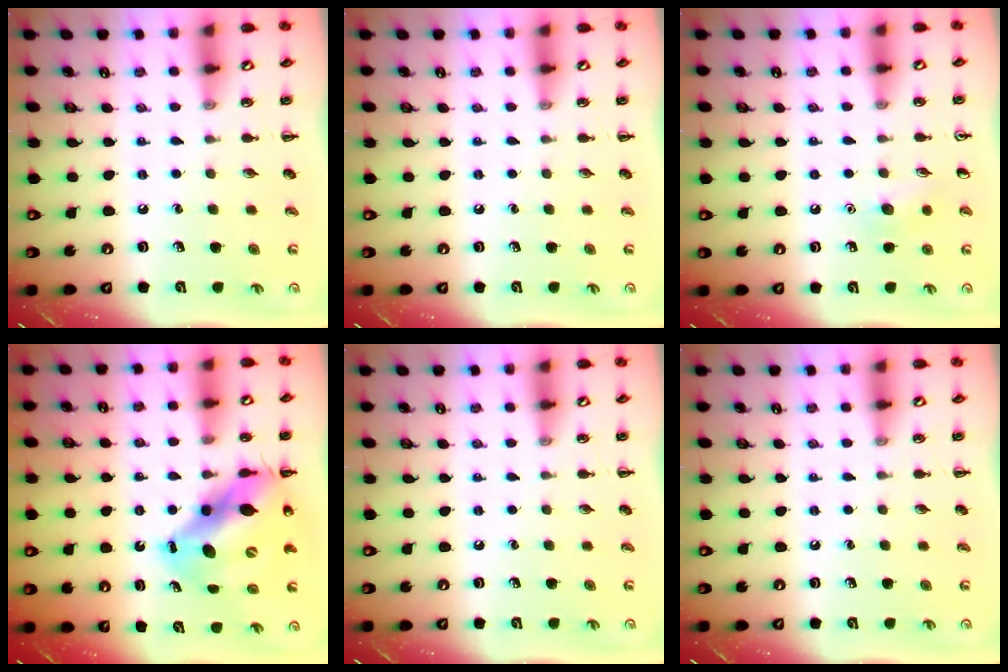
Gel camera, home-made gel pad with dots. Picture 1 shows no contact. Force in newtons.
{"total": 0.0}
{"total": 6.7, "press": 6.4, "slide": 2.1}
{"total": 12.6, "press": 12.2, "slide": 2.8}
{"total": 0.0}
{"total": 0.0}